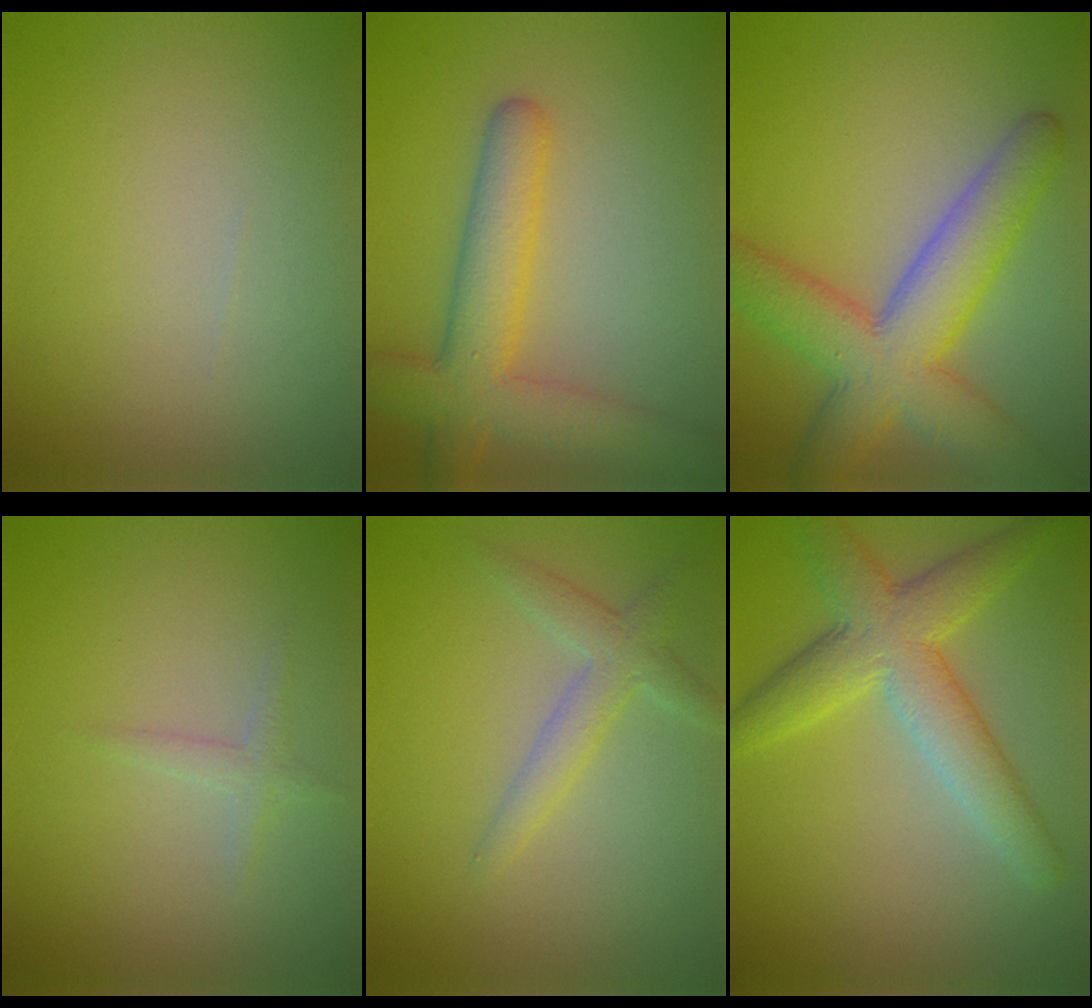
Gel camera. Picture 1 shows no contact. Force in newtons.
{"total": 6.0, "press": 6.0, "slide": 0.2}
{"total": 8.2, "press": 8.2, "slide": 0.3}
{"total": 1.1, "press": 1.1, "slide": 0.1}
{"total": 2.5, "press": 2.5, "slide": 0.1}
{"total": 5.9, "press": 5.9, "slide": 0.3}